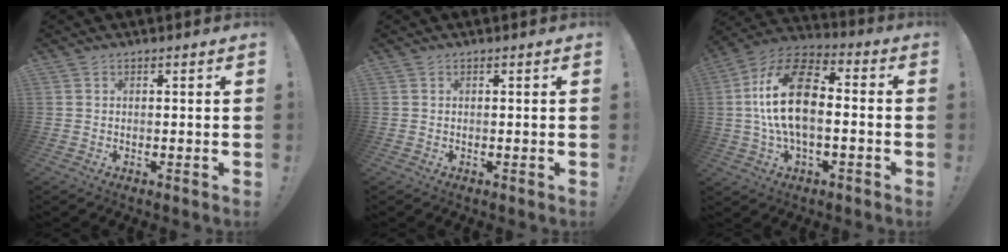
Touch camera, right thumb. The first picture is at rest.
{"total": 0.0}
{"total": 19.6, "force": [0.1, 11.5, 15.8], "torque": [-0.286, 0.019, 0.004]}